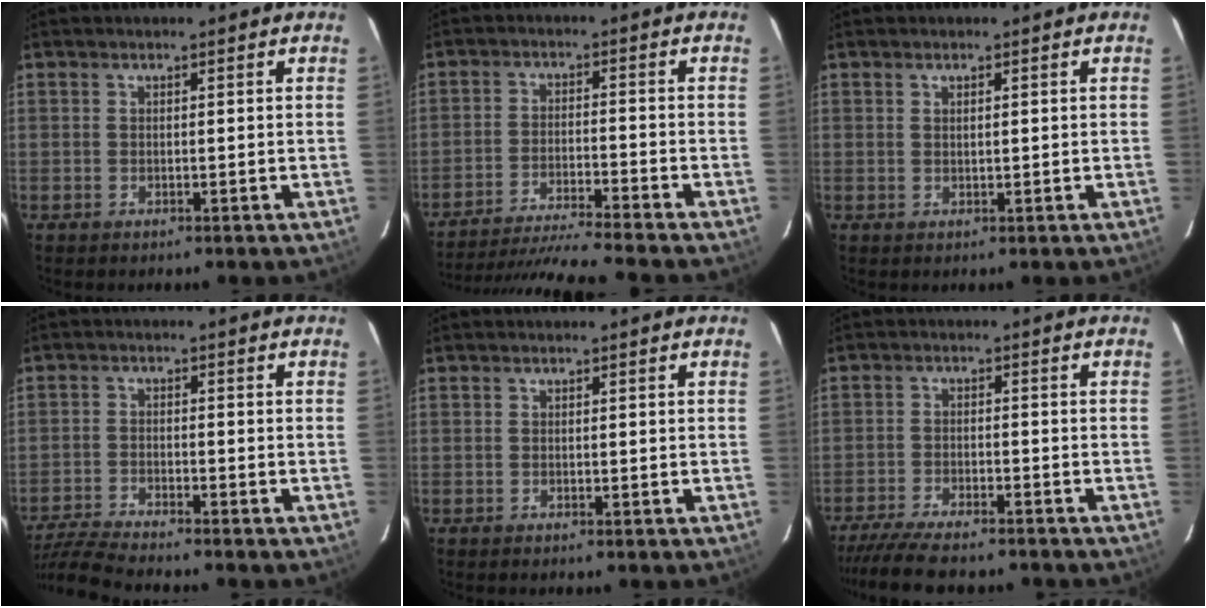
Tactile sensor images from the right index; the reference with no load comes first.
{"total": 14.7, "force": [-13.4, -1.6, 5.8], "torque": [-0.128, -0.019, -0.223]}
{"total": 0.9, "force": [0.4, 0.3, 0.7], "torque": [-0.012, 0.002, 0.009]}
{"total": 9.9, "force": [-9.0, 0.1, 4.1], "torque": [-0.110, -0.017, -0.166]}
{"total": 0.0}
{"total": 13.3, "force": [-11.7, 2.5, 5.9], "torque": [-0.131, -0.027, -0.189]}